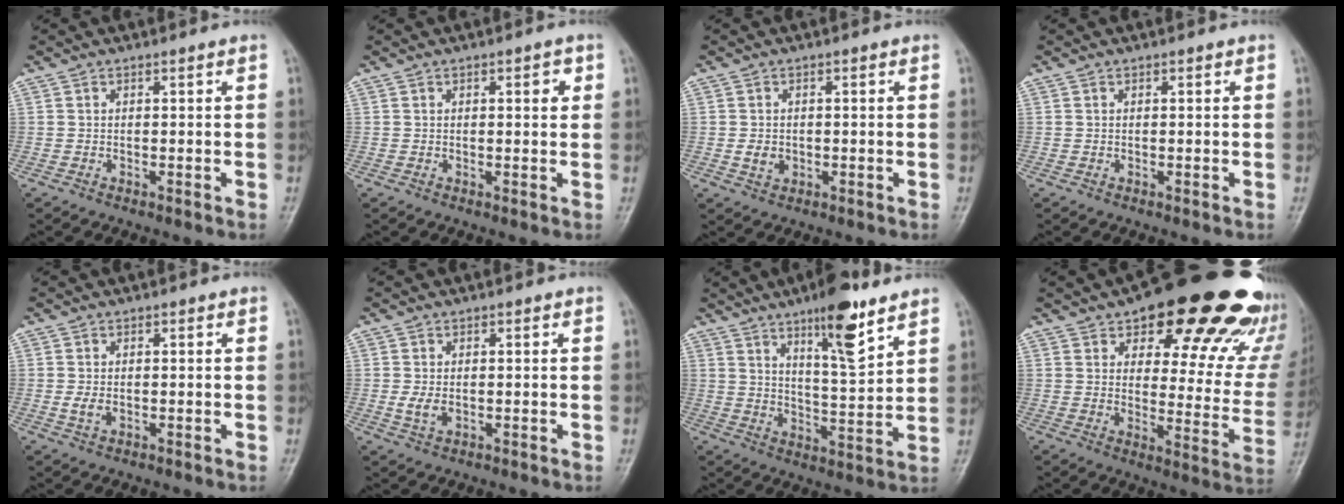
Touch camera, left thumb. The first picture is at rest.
{"total": 2.3, "force": [0.8, 0.9, 1.9], "torque": [-0.018, 0.000, 0.009]}
{"total": 2.5, "force": [-0.4, 2.2, 1.3], "torque": [-0.014, 0.000, -0.005]}
{"total": 0.0}
{"total": 1.9, "force": [-0.1, 1.3, 1.3], "torque": [-0.026, -0.004, -0.002]}
{"total": 2.6, "force": [-0.1, 1.8, 1.9], "torque": [-0.037, -0.007, -0.001]}
{"total": 12.4, "force": [7.8, 2.9, 9.2], "torque": [-0.128, -0.051, 0.126]}
{"total": 28.1, "force": [18.5, 10.8, 18.1], "torque": [-0.198, -0.072, 0.238]}